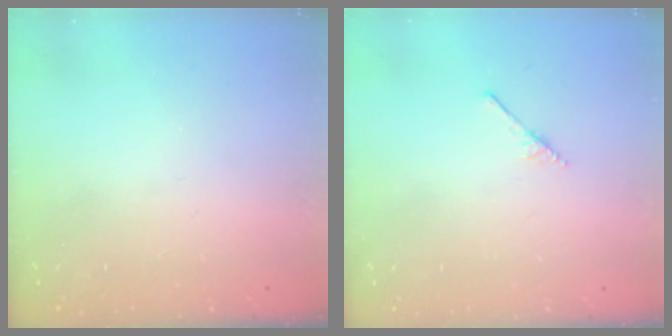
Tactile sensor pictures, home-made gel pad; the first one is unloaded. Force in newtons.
{"total": 2.5, "press": 2.4, "slide": 0.3}